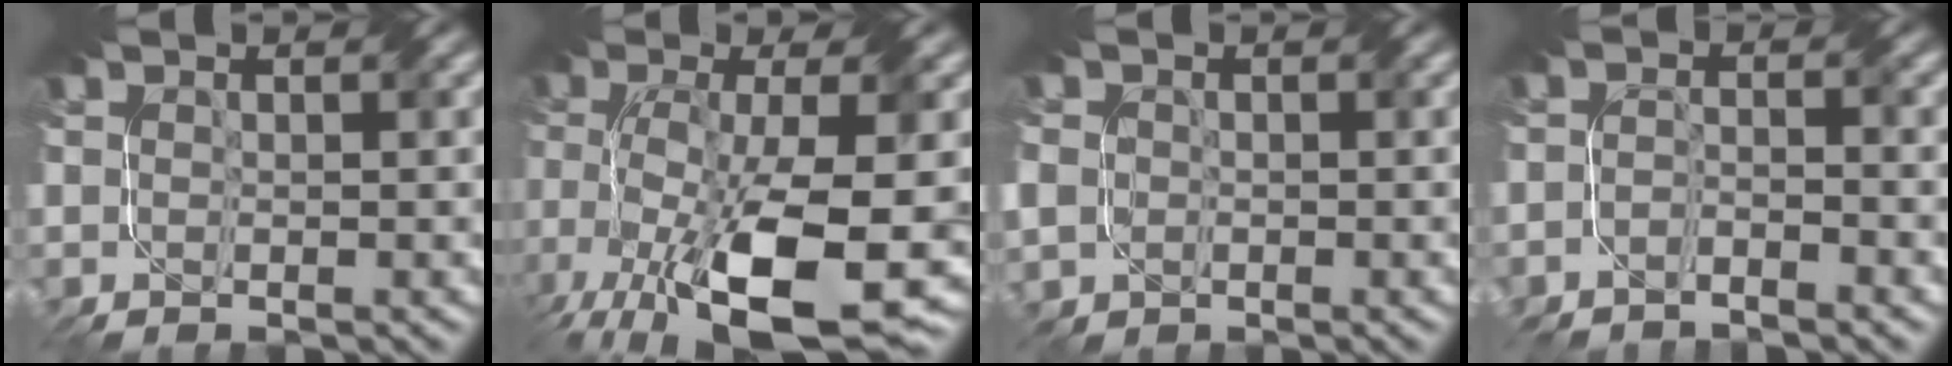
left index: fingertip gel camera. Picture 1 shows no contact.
{"total": 11.6, "force": [-5.4, 4.1, 9.4], "torque": [-0.184, -0.026, -0.080]}
{"total": 2.8, "force": [0.7, 2.7, 0.4], "torque": [-0.027, 0.018, 0.018]}
{"total": 1.7, "force": [-1.7, 0.0, 0.3], "torque": [-0.005, -0.001, -0.034]}